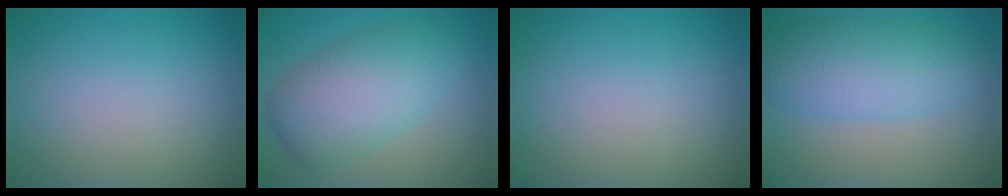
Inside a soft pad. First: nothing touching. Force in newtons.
{"total": 6.8, "press": 6.8, "slide": 0.2}
{"total": 0.0}
{"total": 6.0, "press": 6.0, "slide": 0.1}